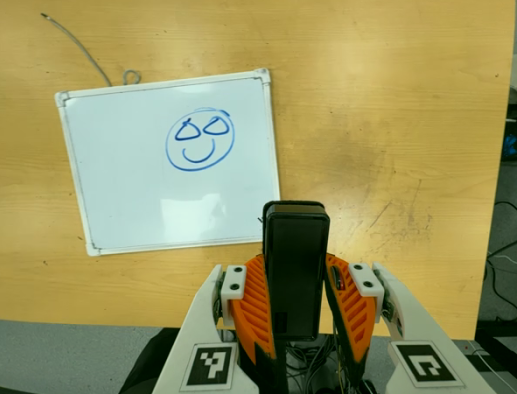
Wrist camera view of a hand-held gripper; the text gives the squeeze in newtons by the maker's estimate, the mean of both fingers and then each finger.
{"total": 5.0, "left": 3.0, "right": 6.9}